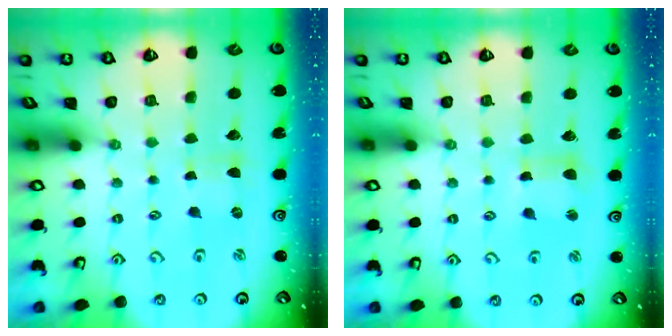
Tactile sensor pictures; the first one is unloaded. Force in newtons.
{"total": 3.8, "press": 3.7, "slide": 0.5}